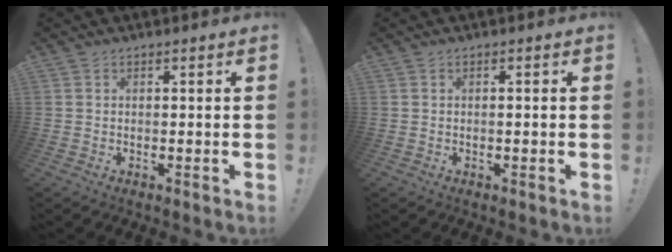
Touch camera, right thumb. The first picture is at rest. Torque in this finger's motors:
{"motor_torque": [-0.09, -0.33, 0.01, 0.09, 0.03]}